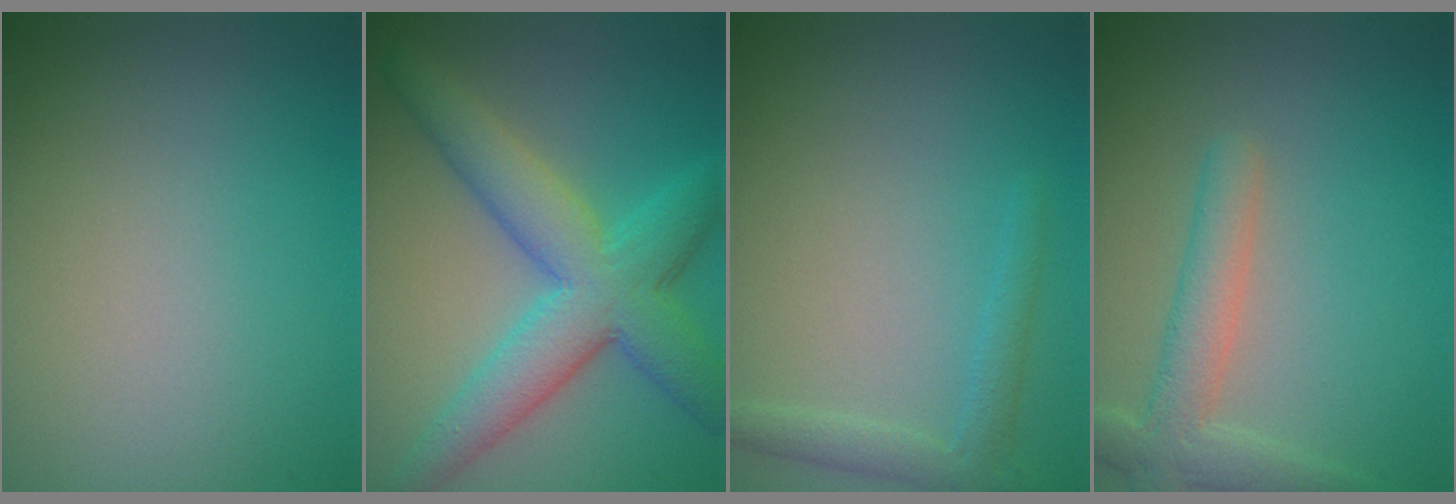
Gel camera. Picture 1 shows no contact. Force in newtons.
{"total": 7.3, "press": 7.3, "slide": 0.1}
{"total": 2.0, "press": 2.0, "slide": 0.1}
{"total": 3.5, "press": 3.5, "slide": 0.1}